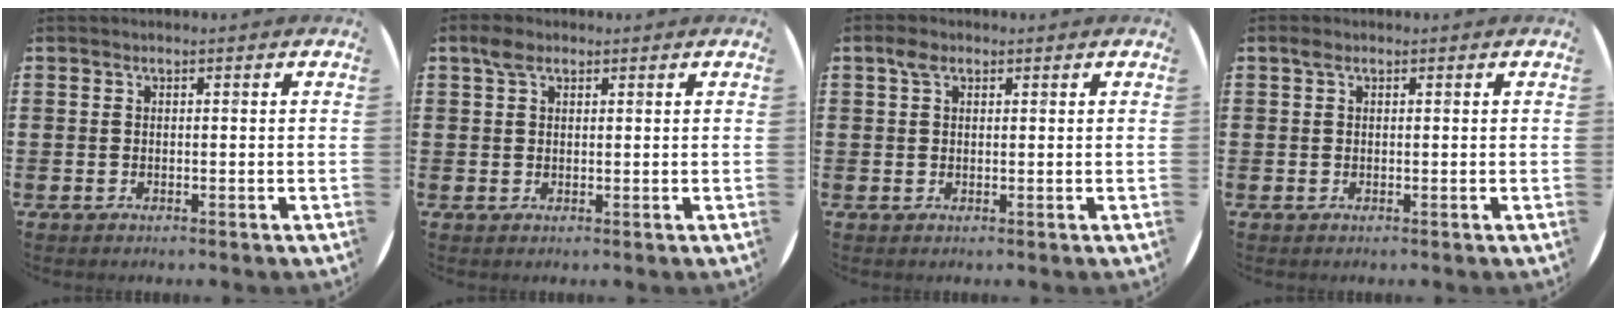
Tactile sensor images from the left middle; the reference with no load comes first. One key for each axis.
{"total": 2.3, "fx": 1.5, "fy": 1.2, "fz": 1.1, "tx": -0.017, "ty": 0.003, "tz": 0.027}
{"total": 1.9, "fx": 1.1, "fy": 1.1, "fz": 1.1, "tx": -0.017, "ty": 0.002, "tz": 0.019}
{"total": 0.7, "fx": 0.4, "fy": 0.4, "fz": 0.4, "tx": -0.002, "ty": 0.002, "tz": 0.006}